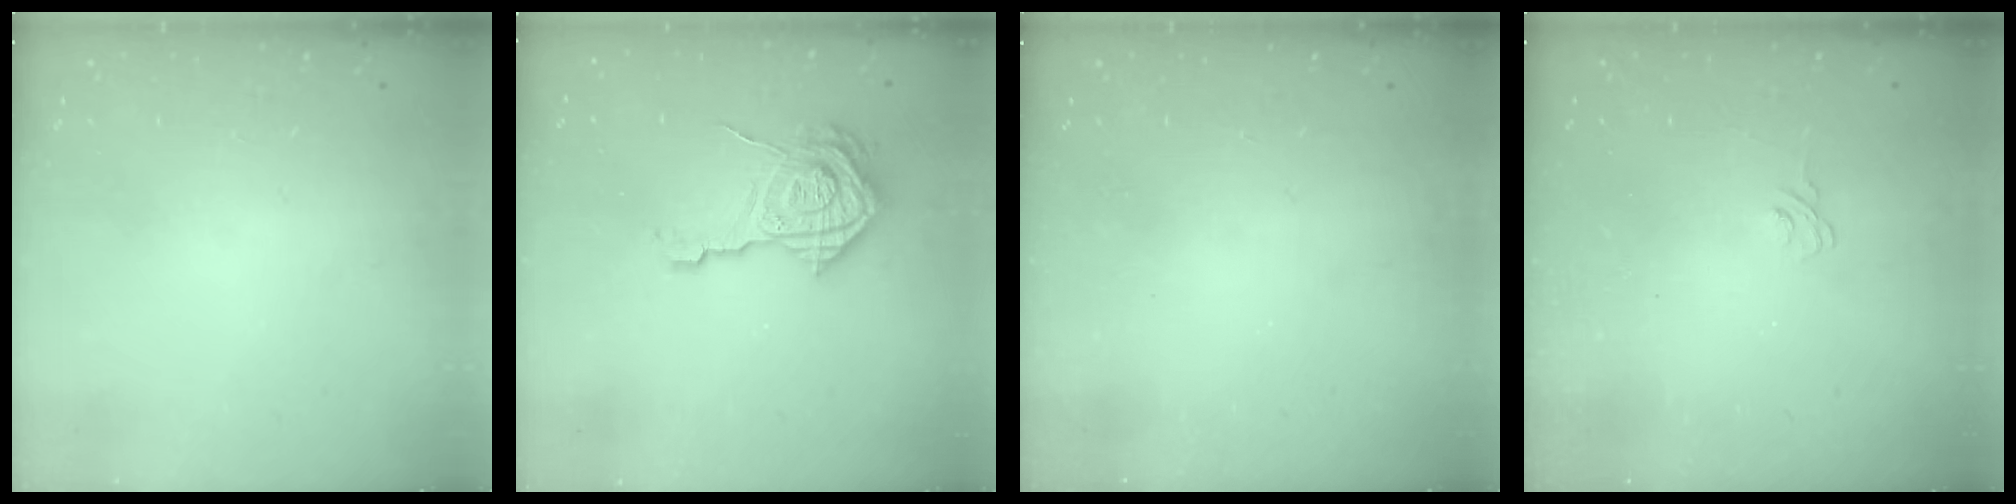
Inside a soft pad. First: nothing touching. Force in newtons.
{"total": 15.9, "press": 15.9, "slide": 1.1}
{"total": 2.3, "press": 2.2, "slide": 0.8}
{"total": 2.5, "press": 2.1, "slide": 1.3}